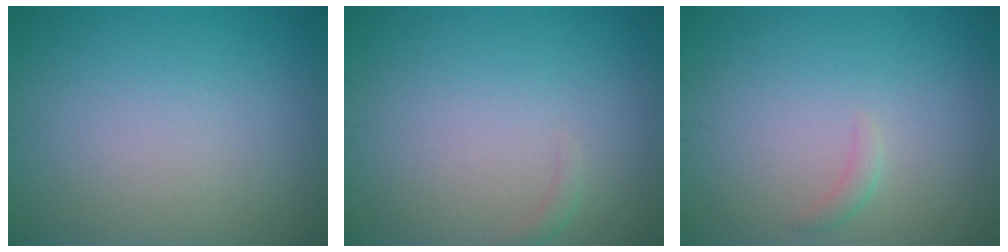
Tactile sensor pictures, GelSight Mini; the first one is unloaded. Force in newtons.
{"total": 0.7, "press": 0.7, "slide": 0.2}
{"total": 0.8, "press": 0.8, "slide": 0.1}